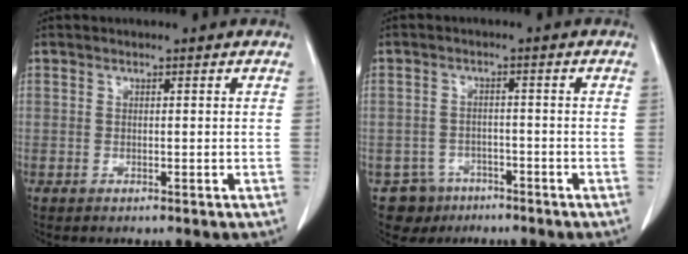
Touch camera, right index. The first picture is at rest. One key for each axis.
{"total": 4.9, "fx": -3.4, "fy": 3.5, "fz": -0.2, "tx": 0.010, "ty": 0.008, "tz": -0.051}